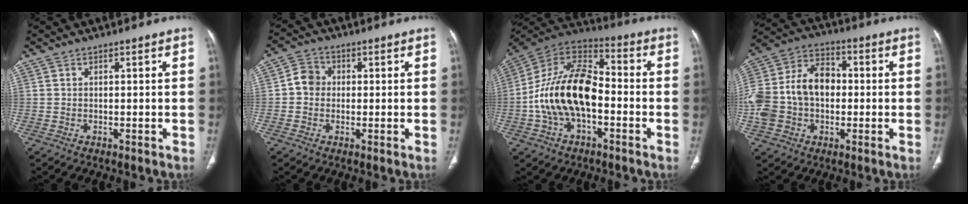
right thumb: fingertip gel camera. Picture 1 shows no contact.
{"total": 4.3, "force": [-0.1, 3.9, 1.8], "torque": [-0.016, 0.010, -0.010]}
{"total": 19.2, "force": [-3.2, 11.0, 15.4], "torque": [-0.276, 0.044, -0.061]}
{"total": 17.8, "force": [-0.9, 12.7, 12.4], "torque": [-0.246, 0.040, -0.018]}